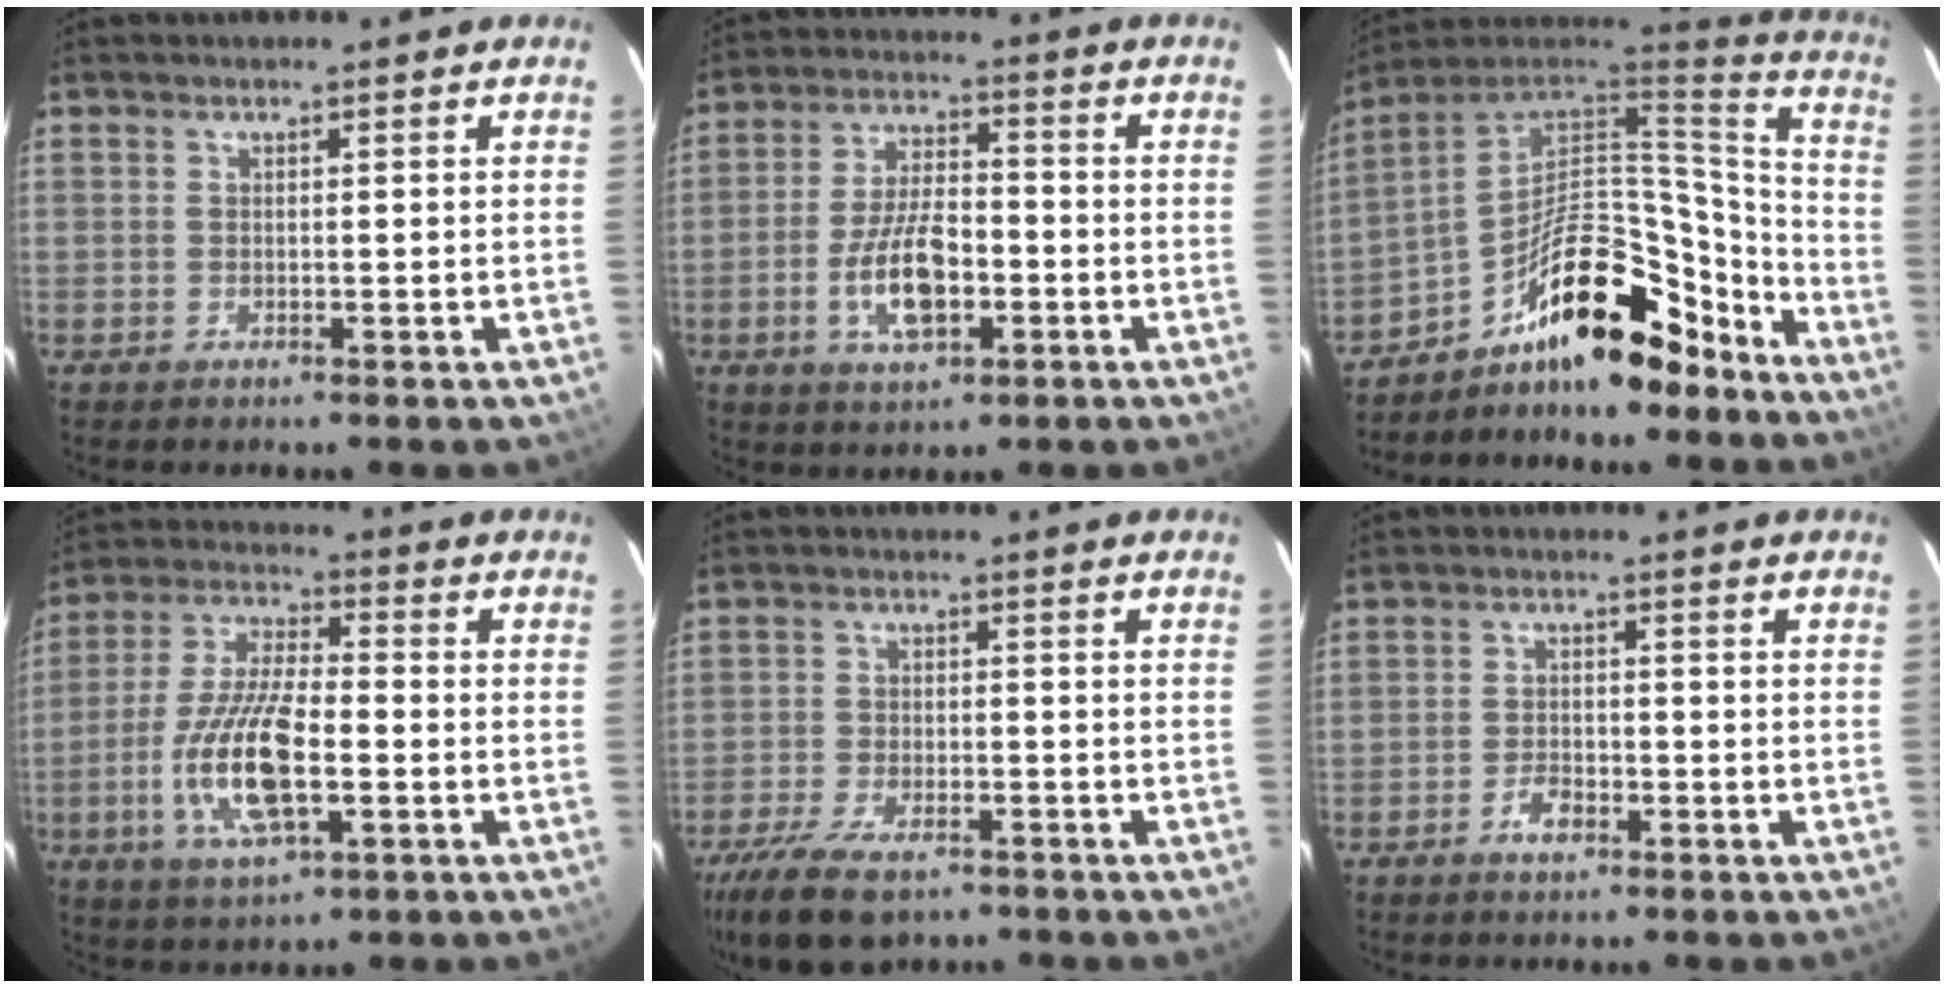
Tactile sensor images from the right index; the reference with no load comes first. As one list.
[{"total": 10.6, "force": [-3.4, 4.8, 8.9], "torque": [-0.178, 0.002, -0.056]}, {"total": 20.9, "force": [-12.8, 9.5, 13.4], "torque": [-0.221, 0.046, -0.192]}, {"total": 14.8, "force": [-4.1, 5.1, 13.2], "torque": [-0.280, -0.008, -0.077]}, {"total": 13.1, "force": [-9.1, 5.6, 7.6], "torque": [-0.182, -0.031, -0.163]}, {"total": 3.3, "force": [-2.2, 1.6, 1.9], "torque": [-0.041, 0.003, -0.040]}]